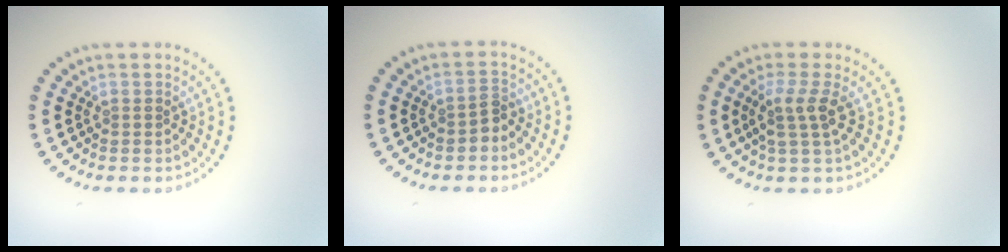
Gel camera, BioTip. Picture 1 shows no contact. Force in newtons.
{"total": 1.4, "press": 1.2, "slide": 0.6}
{"total": 2.5, "press": 1.9, "slide": 1.6}